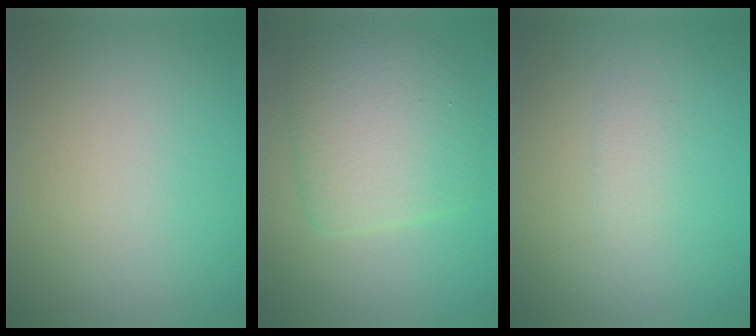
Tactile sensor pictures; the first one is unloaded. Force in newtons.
{"total": 6.1, "press": 6.1, "slide": 0.0}
{"total": 0.9, "press": 0.9, "slide": 0.0}